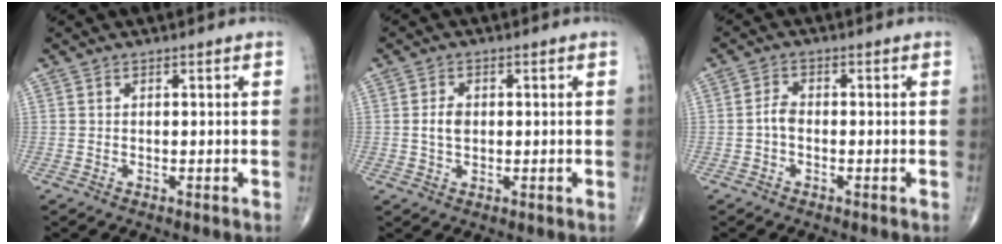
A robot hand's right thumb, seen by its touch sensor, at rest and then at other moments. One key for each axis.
{"total": 3.2, "fx": 0.1, "fy": 2.1, "fz": 2.4, "tx": -0.042, "ty": 0.003, "tz": 0.002}
{"total": 2.4, "fx": -0.7, "fy": 1.4, "fz": 1.8, "tx": -0.033, "ty": 0.009, "tz": -0.019}